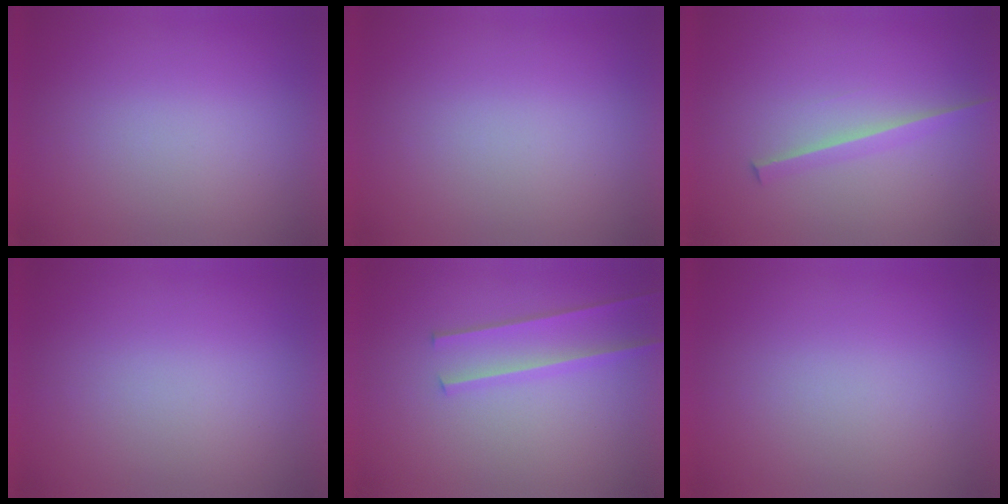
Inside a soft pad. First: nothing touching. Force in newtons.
{"total": 0.0}
{"total": 1.8}
{"total": 1.0}
{"total": 2.0}
{"total": 1.2}